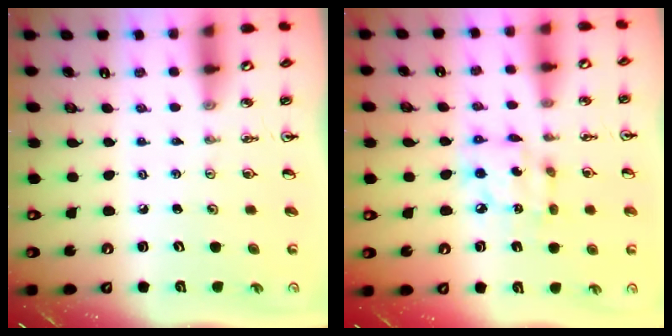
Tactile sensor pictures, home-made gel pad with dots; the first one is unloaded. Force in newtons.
{"total": 8.5, "press": 8.5, "slide": 0.5}